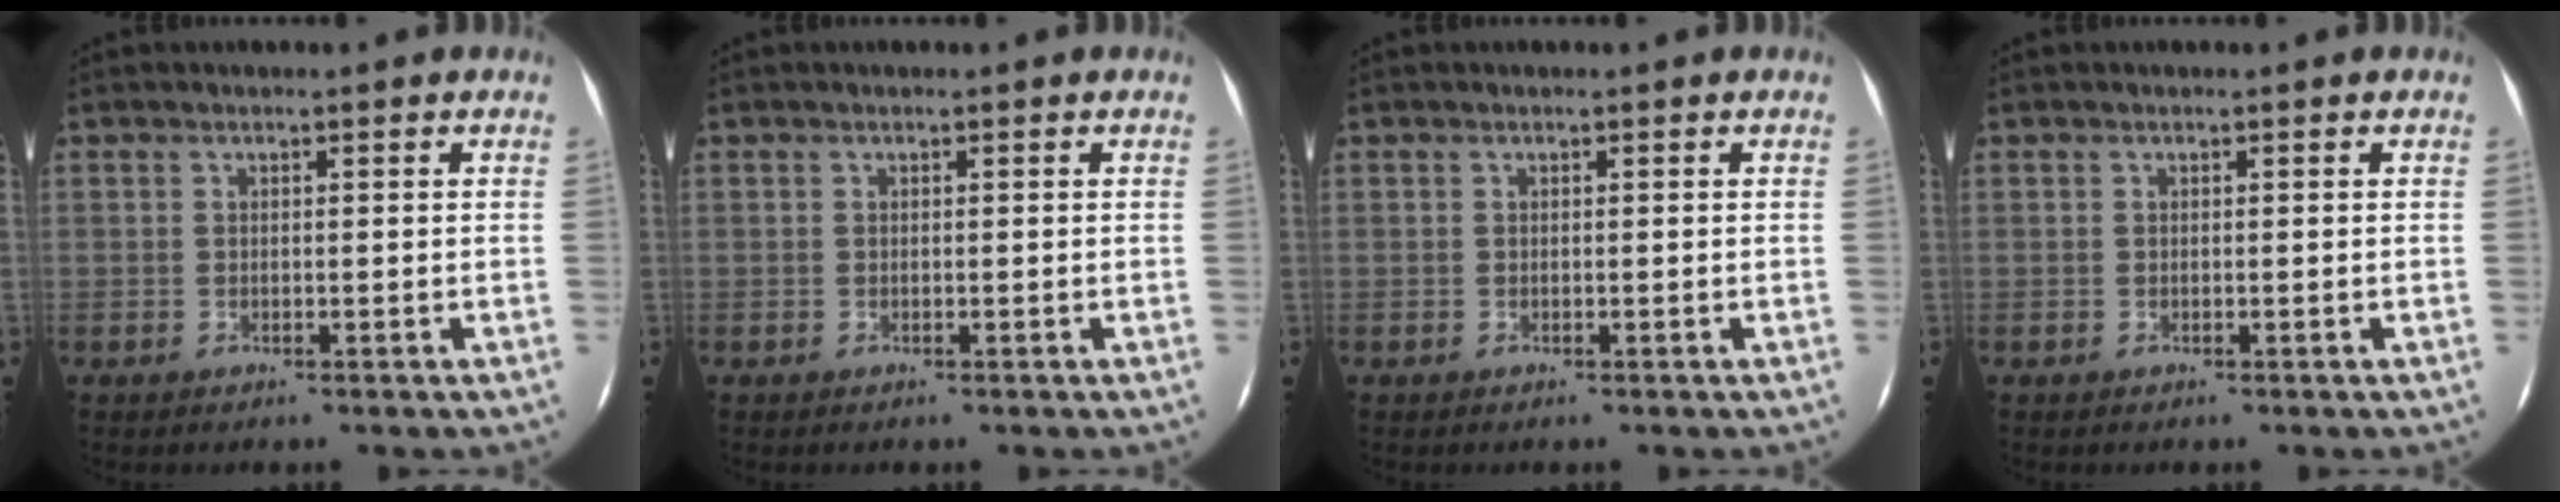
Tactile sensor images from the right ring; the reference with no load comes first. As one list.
[{"total": 0.0}, {"total": 0.0}, {"total": 0.0}]